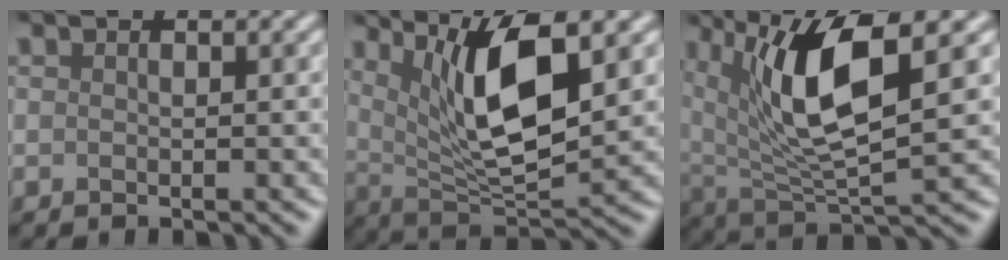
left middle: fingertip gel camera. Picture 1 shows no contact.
{"total": 8.4, "force": [3.0, 2.5, 7.4], "torque": [-0.133, -0.014, 0.057]}
{"total": 9.0, "force": [3.3, 2.7, 7.9], "torque": [-0.157, -0.010, 0.063]}